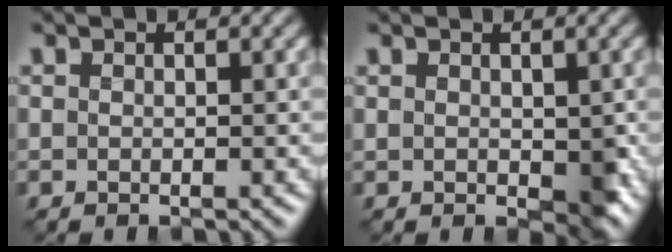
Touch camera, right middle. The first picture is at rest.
{"total": 3.3, "force": [-0.2, 2.0, 2.7], "torque": [-0.047, -0.007, 0.000]}